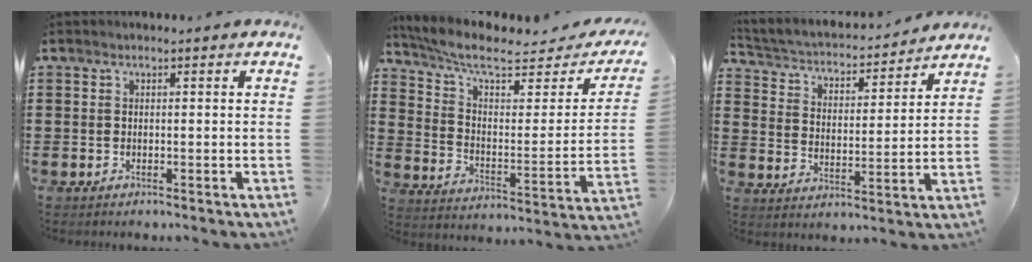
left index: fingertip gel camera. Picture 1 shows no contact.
{"total": 8.1, "force": [6.3, 2.0, 4.8], "torque": [-0.113, -0.039, 0.106]}
{"total": 2.7, "force": [2.6, 0.7, 0.6], "torque": [-0.033, -0.027, 0.033]}